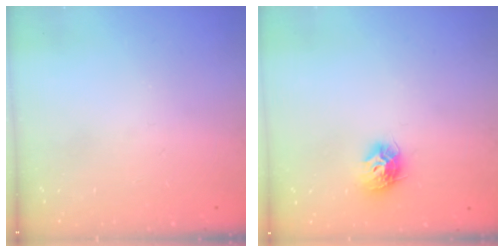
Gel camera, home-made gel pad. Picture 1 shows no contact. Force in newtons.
{"total": 9.3, "press": 9.3, "slide": 0.3}